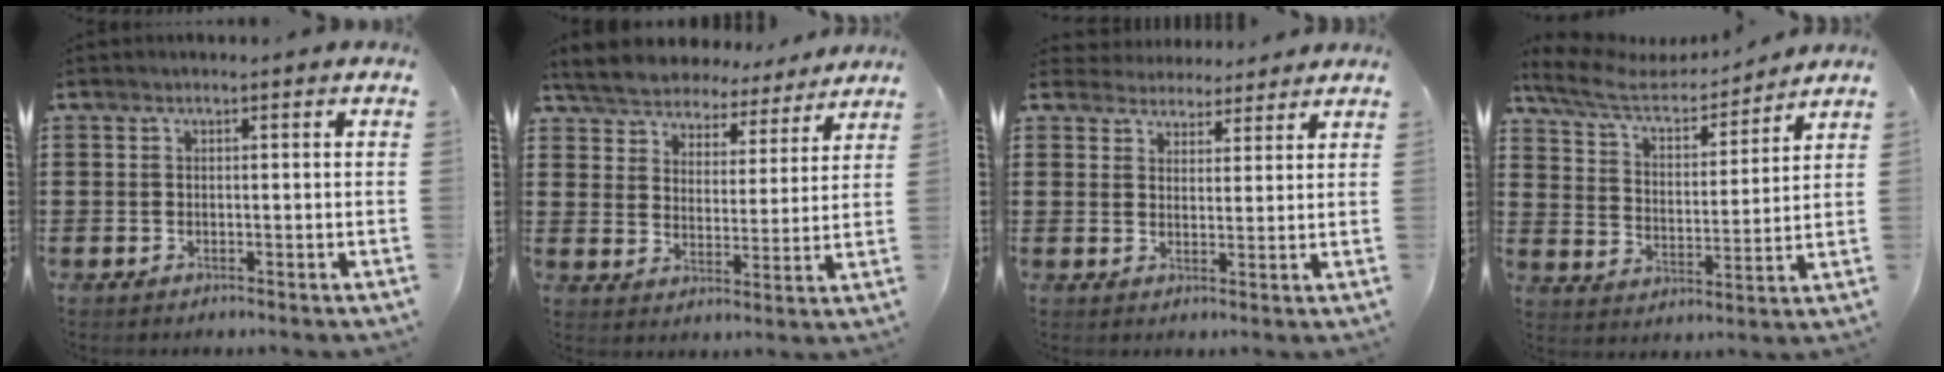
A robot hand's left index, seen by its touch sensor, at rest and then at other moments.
{"total": 6.2, "force": [6.1, 0.7, 0.3], "torque": [-0.039, -0.040, 0.108]}
{"total": 3.4, "force": [3.2, 1.2, -0.2], "torque": [-0.011, -0.005, 0.060]}
{"total": 7.3, "force": [6.1, 2.4, 3.3], "torque": [-0.093, -0.029, 0.103]}